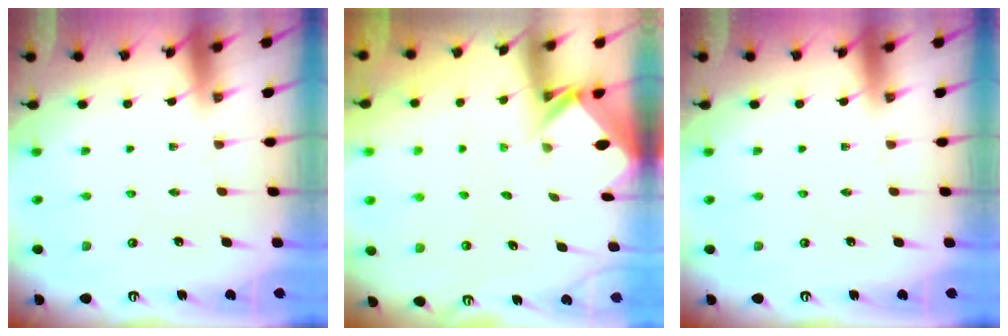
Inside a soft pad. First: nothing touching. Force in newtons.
{"total": 2.4, "press": 2.4, "slide": 0.1}
{"total": 0.0}